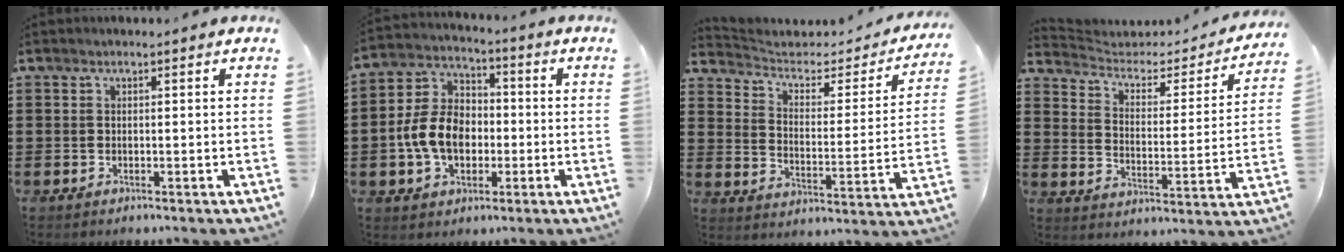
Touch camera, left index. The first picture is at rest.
{"total": 9.4, "force": [-1.7, 7.0, 6.1], "torque": [-0.157, 0.012, -0.036]}
{"total": 3.5, "force": [2.6, 1.7, 1.5], "torque": [-0.048, -0.019, 0.037]}
{"total": 3.1, "force": [2.4, 1.5, 1.2], "torque": [-0.042, -0.020, 0.033]}